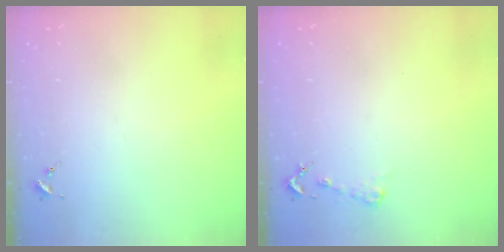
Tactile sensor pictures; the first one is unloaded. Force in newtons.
{"total": 3.1, "press": 3.1, "slide": 0.2}